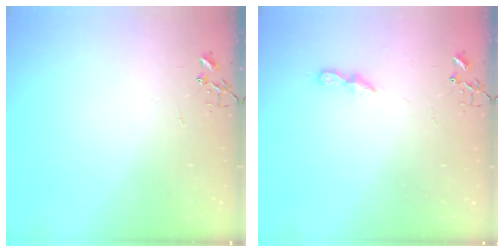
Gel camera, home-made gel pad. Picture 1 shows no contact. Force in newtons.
{"total": 5.5, "press": 5.5, "slide": 0.5}